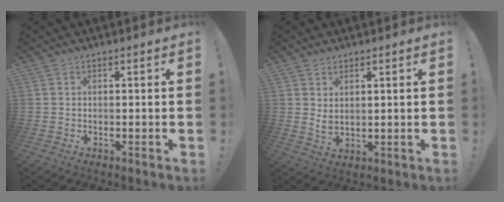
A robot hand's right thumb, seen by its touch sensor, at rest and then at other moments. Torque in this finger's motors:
{"motor_torque": [0.00, -0.38, -0.26, 0.26, 0.05]}